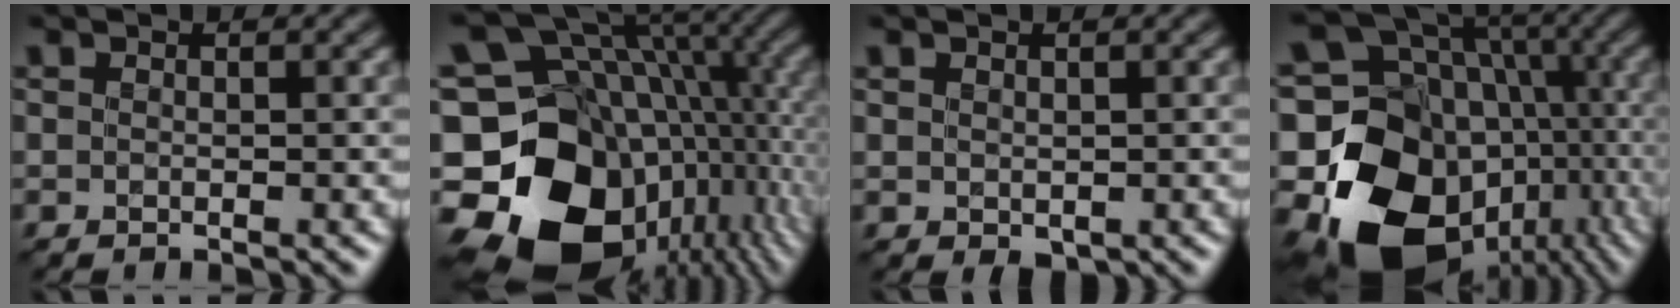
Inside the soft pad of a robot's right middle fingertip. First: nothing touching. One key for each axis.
{"total": 21.5, "fx": -6.0, "fy": 16.4, "fz": 12.6, "tx": -0.257, "ty": -0.007, "tz": -0.083}
{"total": 0.9, "fx": 0.1, "fy": 0.7, "fz": 0.5, "tx": -0.008, "ty": -0.003, "tz": 0.006}
{"total": 20.0, "fx": -6.3, "fy": 15.7, "fz": 10.6, "tx": -0.210, "ty": -0.026, "tz": -0.070}